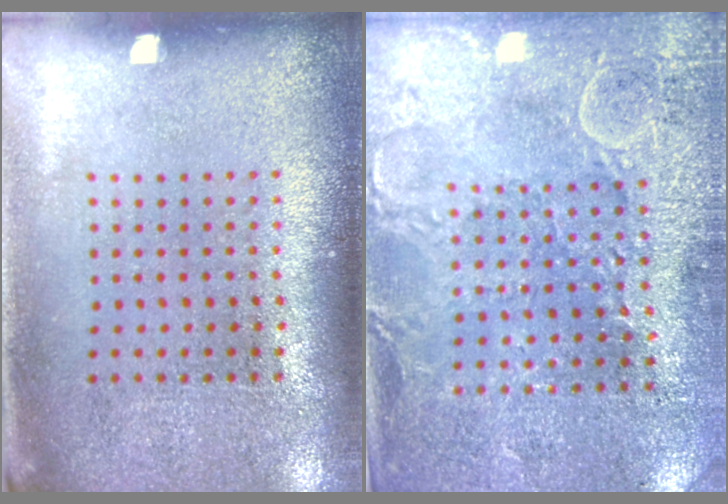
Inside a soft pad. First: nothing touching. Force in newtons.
{"total": 2.7, "press": 2.7, "slide": 0.6}